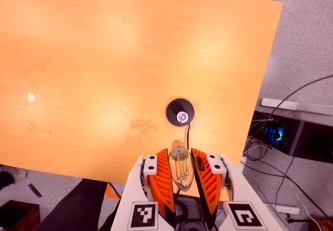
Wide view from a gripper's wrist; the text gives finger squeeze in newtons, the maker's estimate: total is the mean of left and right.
{"total": 12.2, "left": 12.9, "right": 11.4}